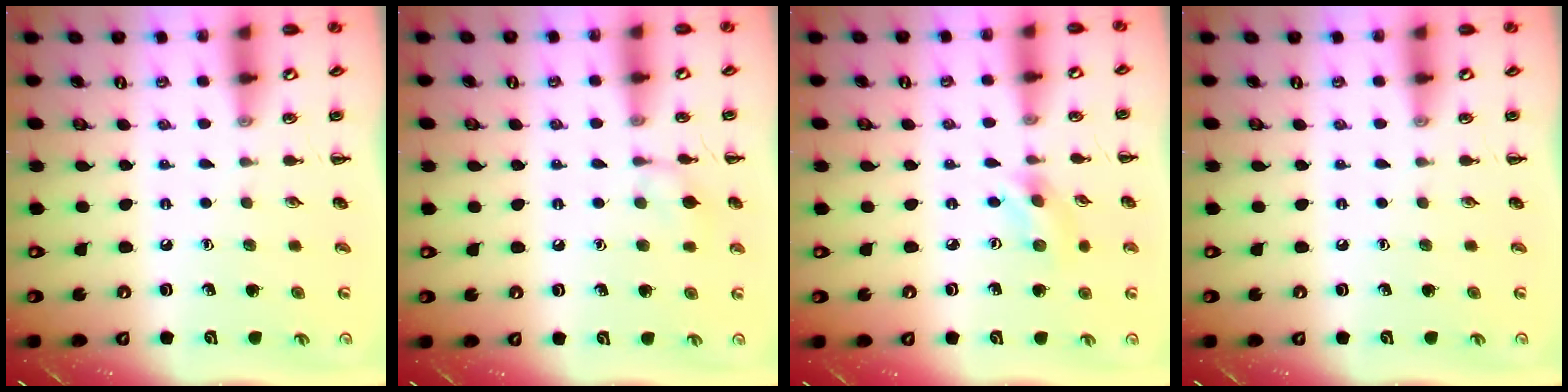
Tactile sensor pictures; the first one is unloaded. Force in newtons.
{"total": 6.9, "press": 6.6, "slide": 2.0}
{"total": 2.8, "press": 2.7, "slide": 0.9}
{"total": 0.0}